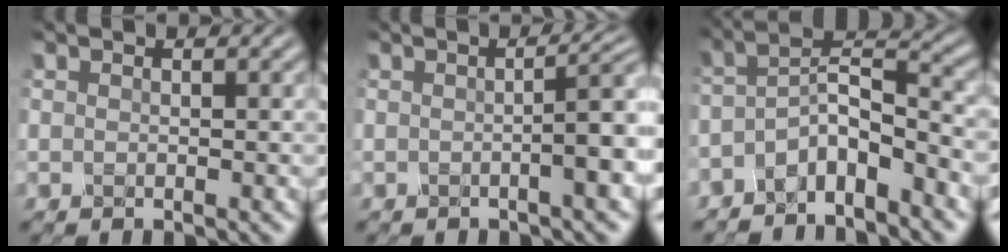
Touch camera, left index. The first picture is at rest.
{"total": 5.3, "force": [-0.3, 1.6, 5.0], "torque": [-0.044, 0.012, -0.009]}
{"total": 4.9, "force": [-3.4, 1.2, 3.2], "torque": [-0.057, 0.008, -0.071]}